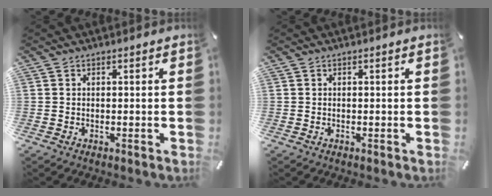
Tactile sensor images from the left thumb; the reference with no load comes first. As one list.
[{"total": 0.0}]